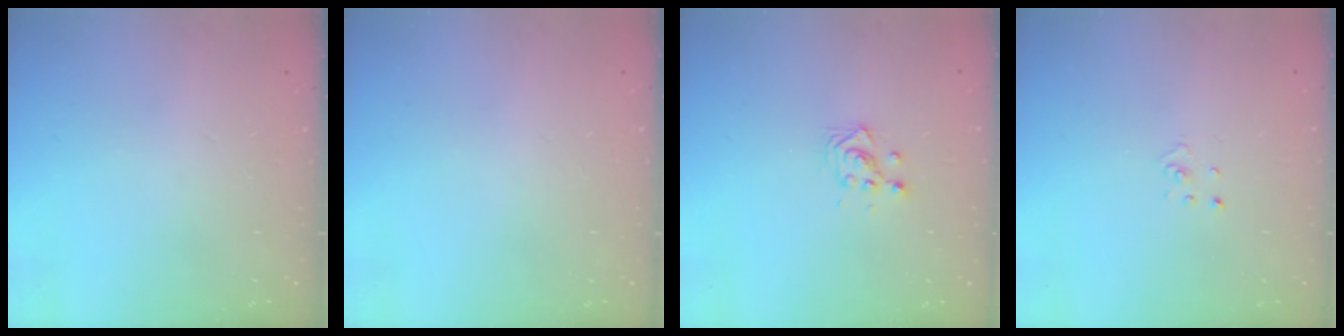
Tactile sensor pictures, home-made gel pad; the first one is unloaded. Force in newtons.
{"total": 0.0}
{"total": 3.4, "press": 3.4, "slide": 0.2}
{"total": 0.9, "press": 0.9, "slide": 0.1}